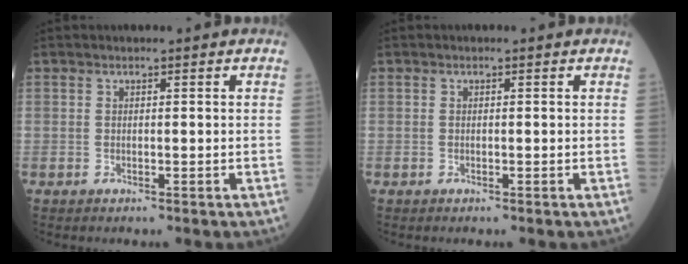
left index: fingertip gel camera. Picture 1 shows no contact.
{"total": 0.0}